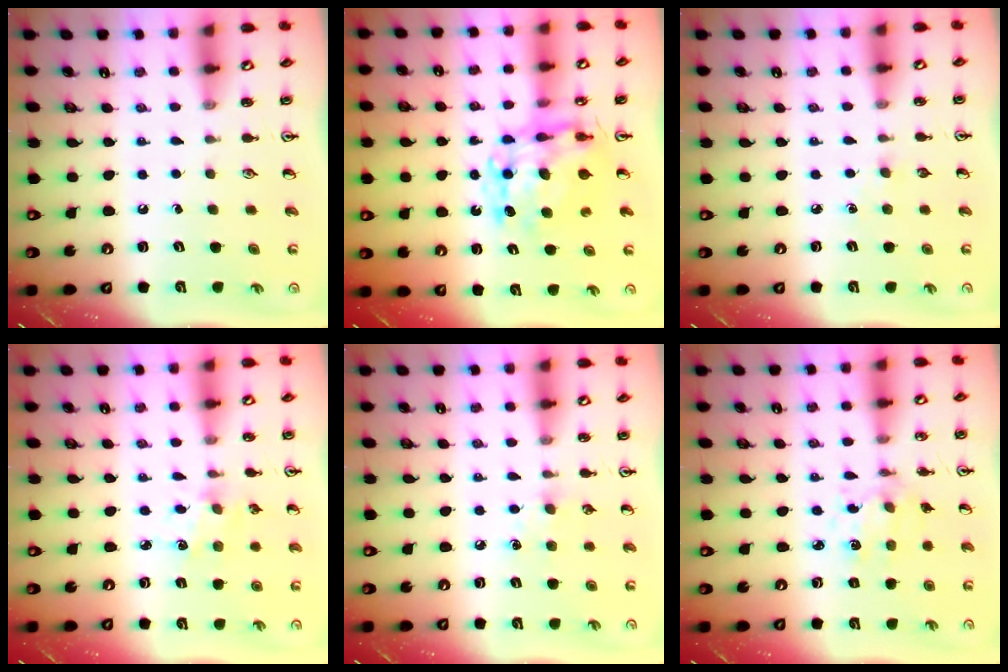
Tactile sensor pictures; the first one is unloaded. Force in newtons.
{"total": 10.9, "press": 10.9, "slide": 0.9}
{"total": 2.7, "press": 2.7, "slide": 0.4}
{"total": 2.9, "press": 2.9, "slide": 0.3}
{"total": 6.5, "press": 6.4, "slide": 1.0}
{"total": 3.2, "press": 3.1, "slide": 0.8}